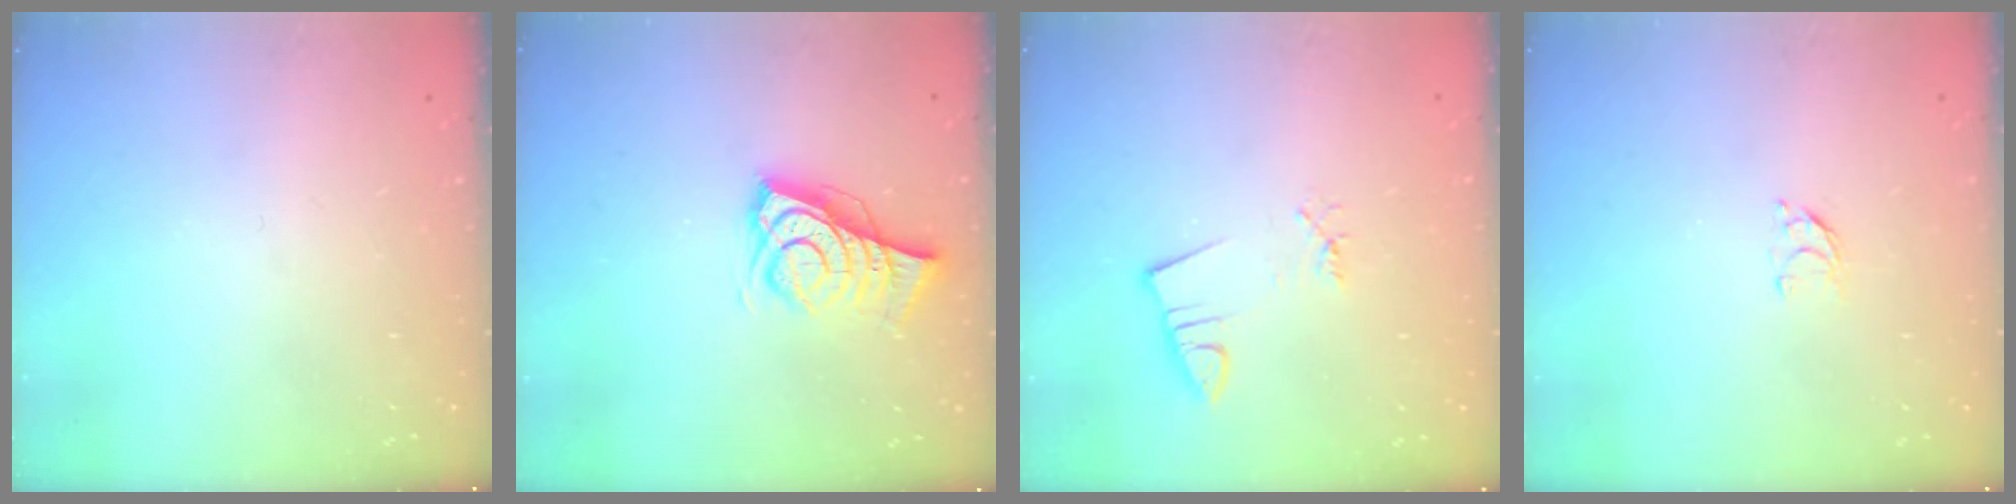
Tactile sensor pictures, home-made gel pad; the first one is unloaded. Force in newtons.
{"total": 9.3, "press": 8.8, "slide": 2.9}
{"total": 1.1, "press": 1.1, "slide": 0.0}
{"total": 2.9, "press": 2.9, "slide": 0.2}